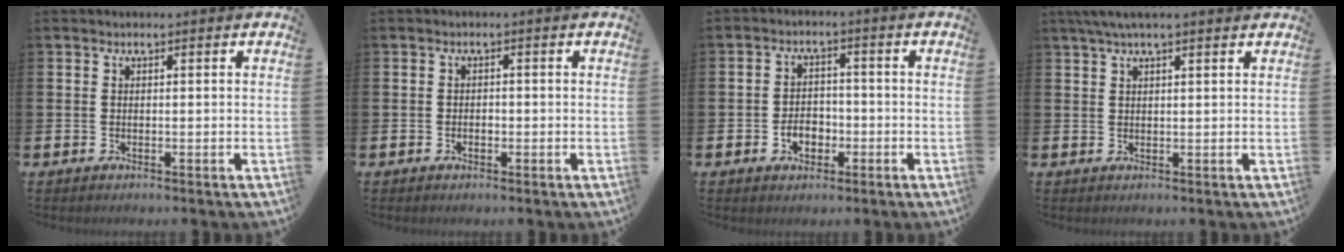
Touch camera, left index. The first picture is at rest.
{"total": 0.9, "force": [-0.4, 0.7, 0.4], "torque": [-0.007, 0.002, -0.009]}
{"total": 3.6, "force": [-1.3, 2.6, 2.0], "torque": [-0.024, -0.002, -0.032]}
{"total": 3.4, "force": [2.5, 0.5, 2.1], "torque": [-0.042, 0.001, 0.045]}